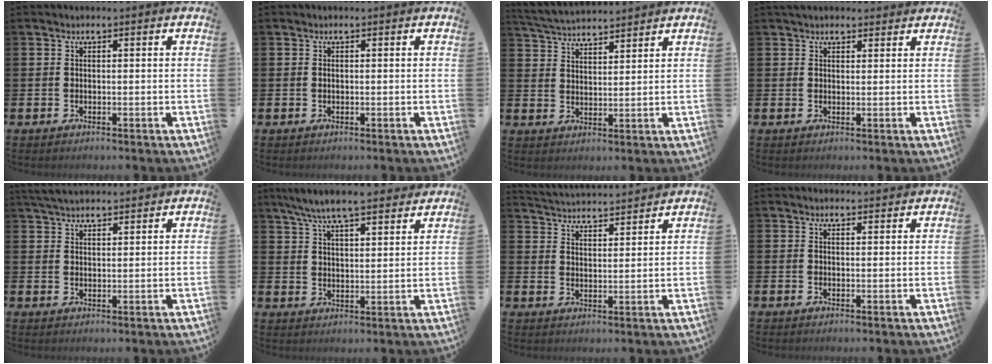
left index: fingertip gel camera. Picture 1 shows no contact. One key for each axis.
{"total": 0.0}
{"total": 4.5, "fx": 4.5, "fy": 0.4, "fz": 0.4, "tx": -0.028, "ty": -0.022, "tz": 0.082}
{"total": 2.5, "fx": 2.3, "fy": 0.8, "fz": 0.3, "tx": 0.000, "ty": -0.007, "tz": 0.041}
{"total": 4.1, "fx": 3.9, "fy": 0.7, "fz": 0.9, "tx": -0.025, "ty": -0.012, "tz": 0.073}
{"total": 7.7, "fx": 7.2, "fy": 1.0, "fz": 2.7, "tx": -0.070, "ty": -0.029, "tz": 0.129}
{"total": 4.3, "fx": 4.3, "fy": 0.1, "fz": -0.3, "tx": -0.016, "ty": -0.029, "tz": 0.077}
{"total": 1.4, "fx": 1.4, "fy": 0.3, "fz": 0.0, "tx": 0.008, "ty": -0.004, "tz": 0.024}